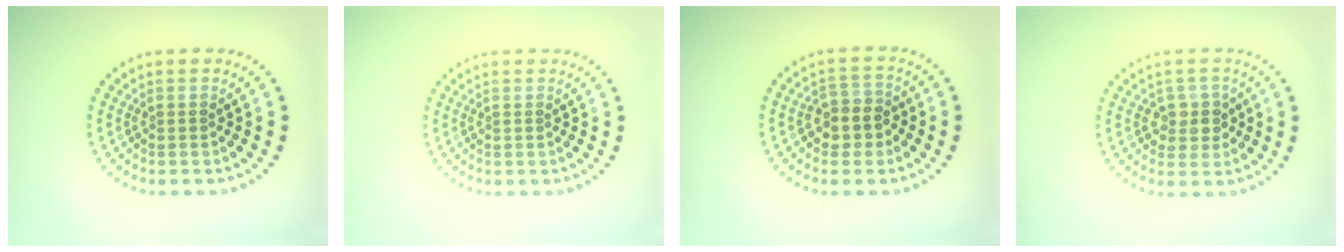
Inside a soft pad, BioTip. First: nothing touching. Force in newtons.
{"total": 0.0}
{"total": 3.0, "press": 2.7, "slide": 1.2}
{"total": 2.3, "press": 2.1, "slide": 0.8}